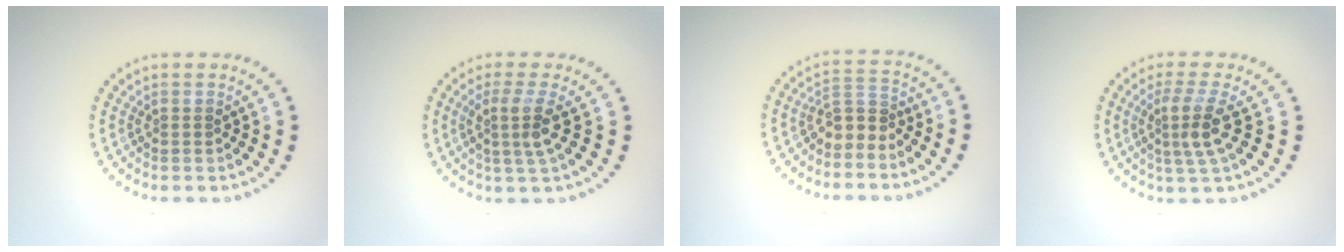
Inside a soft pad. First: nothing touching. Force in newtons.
{"total": 2.7, "press": 2.0, "slide": 1.7}
{"total": 2.3, "press": 1.8, "slide": 1.4}
{"total": 3.1, "press": 2.2, "slide": 2.1}